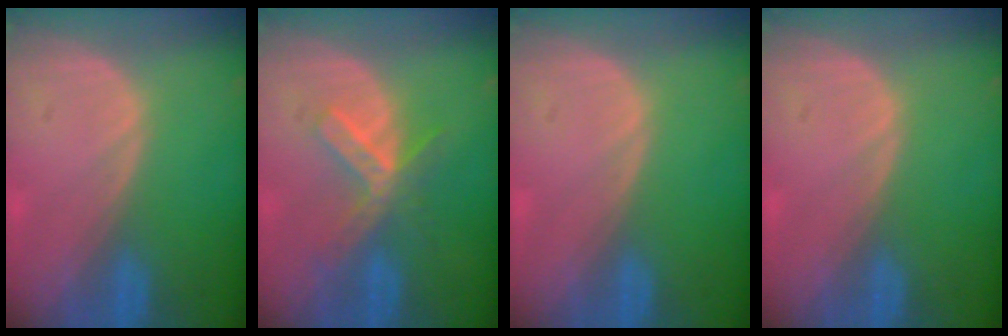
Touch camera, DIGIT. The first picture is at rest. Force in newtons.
{"total": 5.5, "press": 5.3, "slide": 1.3}
{"total": 0.0}
{"total": 0.0}